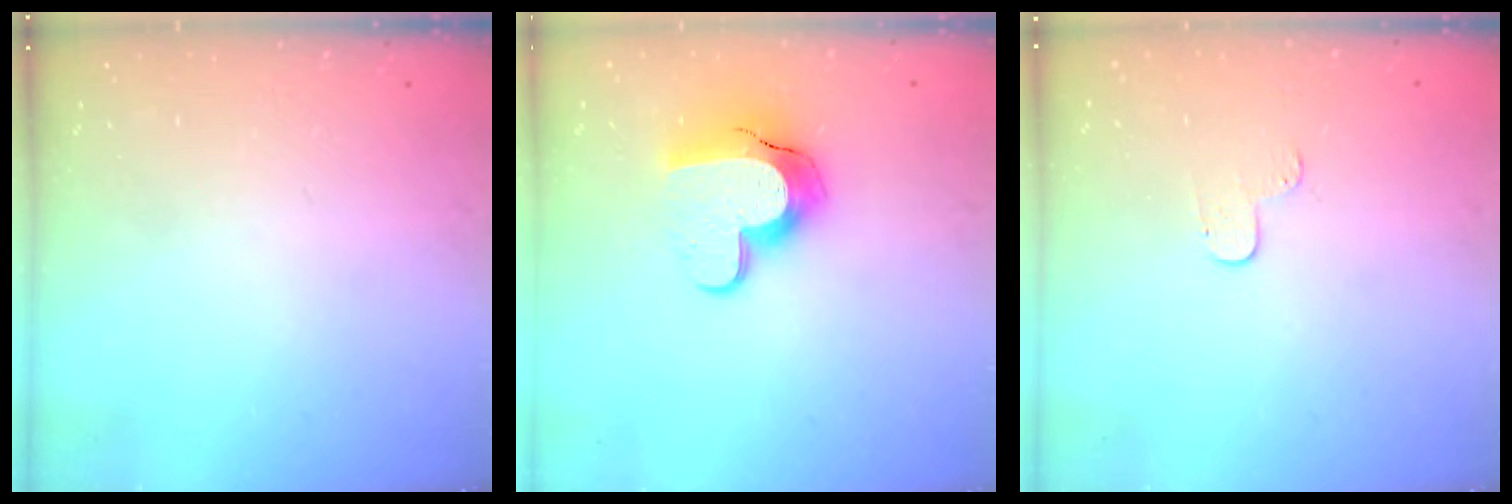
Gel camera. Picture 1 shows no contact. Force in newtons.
{"total": 12.9, "press": 12.9, "slide": 0.9}
{"total": 4.1, "press": 4.1, "slide": 0.4}